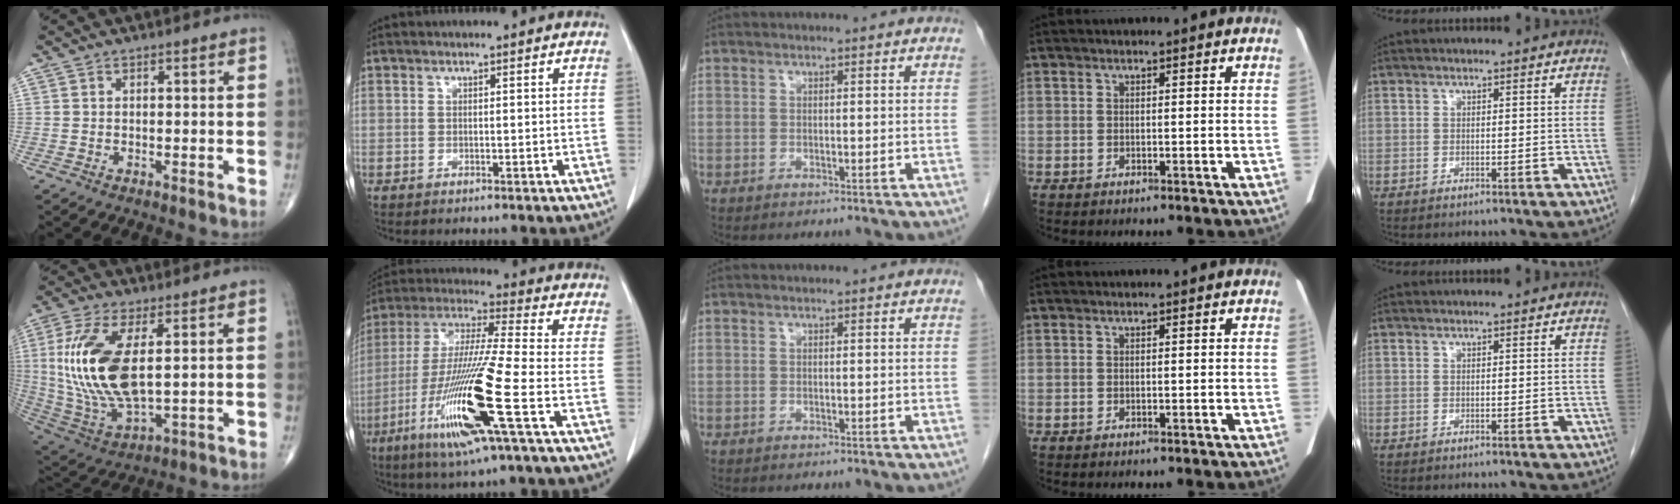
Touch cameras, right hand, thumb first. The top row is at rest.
{"thumb": {"total": 18.4, "force": [2.7, 8.0, 16.4], "torque": [-0.356, -0.018, 0.062]}, "index": {"total": 17.7, "force": [-6.8, -0.6, 16.3], "torque": [-0.346, -0.029, -0.135]}}